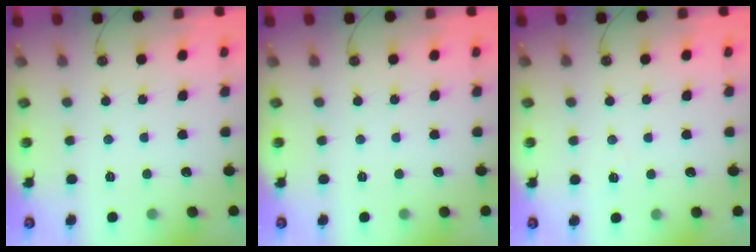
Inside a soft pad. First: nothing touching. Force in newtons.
{"total": 0.0}
{"total": 3.3, "press": 2.8, "slide": 1.7}